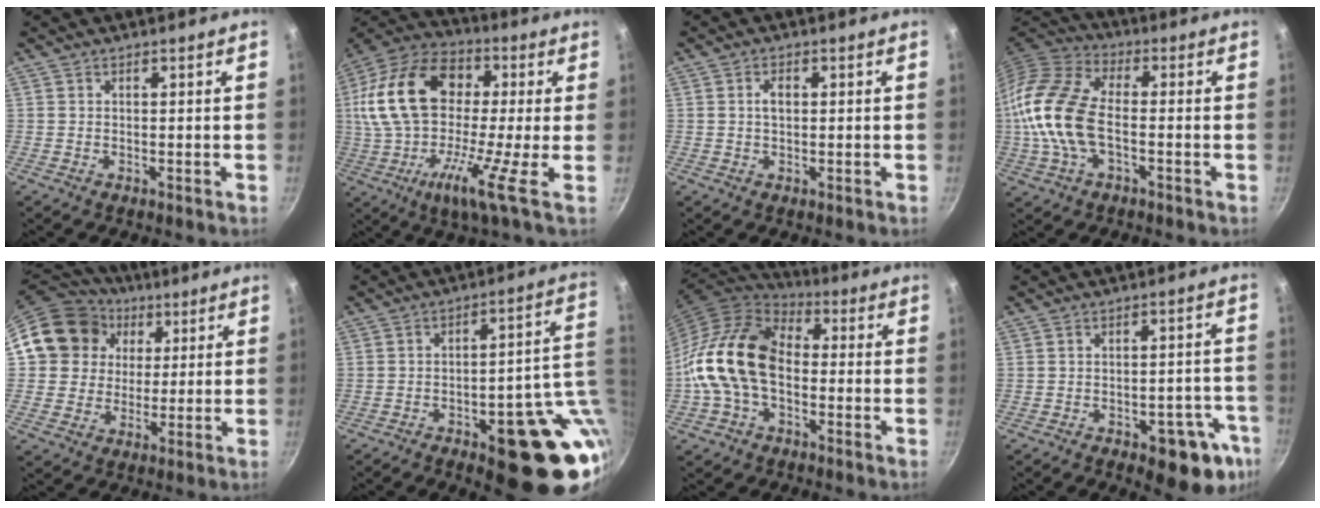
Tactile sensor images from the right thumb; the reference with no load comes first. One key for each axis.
{"total": 22.6, "fx": 0.1, "fy": 9.2, "fz": 20.6, "tx": -0.370, "ty": 0.026, "tz": -0.036}
{"total": 2.6, "fx": 0.4, "fy": 1.6, "fz": 2.0, "tx": -0.028, "ty": 0.004, "tz": 0.007}
{"total": 16.2, "fx": -2.0, "fy": 9.1, "fz": 13.3, "tx": -0.260, "ty": 0.031, "tz": -0.053}
{"total": 14.8, "fx": 4.0, "fy": 13.2, "fz": 5.2, "tx": -0.070, "ty": 0.018, "tz": 0.063}
{"total": 19.9, "fx": -5.1, "fy": 7.8, "fz": 17.6, "tx": -0.162, "ty": 0.017, "tz": -0.059}
{"total": 16.5, "fx": -2.0, "fy": 11.1, "fz": 12.0, "tx": -0.201, "ty": 0.040, "tz": -0.054}
{"total": 12.8, "fx": -6.5, "fy": 6.0, "fz": 9.3, "tx": -0.053, "ty": 0.033, "tz": -0.078}